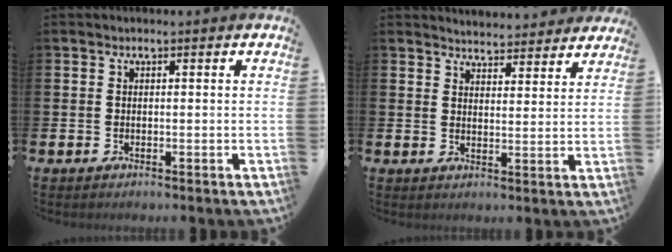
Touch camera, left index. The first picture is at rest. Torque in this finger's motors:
{"motor_torque": [1.07, -1.08, 0.26, 0.02]}